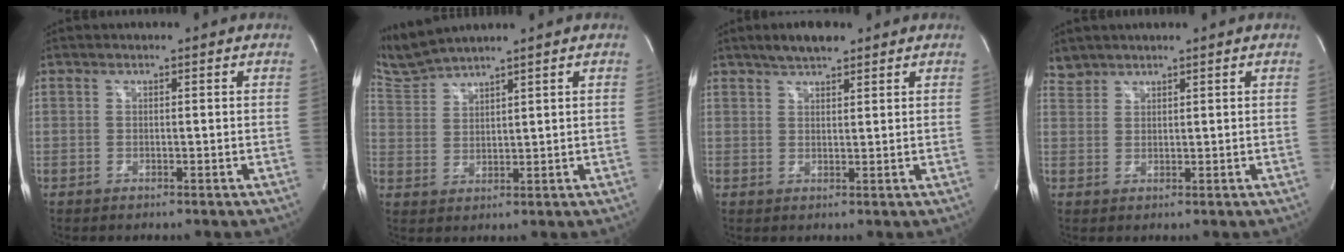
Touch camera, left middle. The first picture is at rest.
{"total": 5.3, "force": [5.1, -1.2, 0.6], "torque": [-0.032, 0.004, 0.115]}
{"total": 4.3, "force": [3.4, 1.2, 2.4], "torque": [-0.052, 0.010, 0.060]}
{"total": 2.0, "force": [1.9, 0.6, -0.3], "torque": [0.005, 0.010, 0.039]}